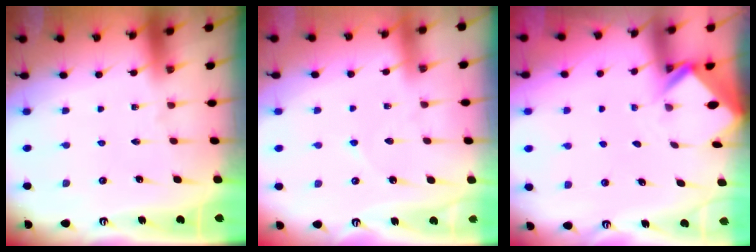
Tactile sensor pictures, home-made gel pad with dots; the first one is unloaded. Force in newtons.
{"total": 2.9, "press": 2.9, "slide": 0.4}
{"total": 2.5, "press": 2.5, "slide": 0.2}